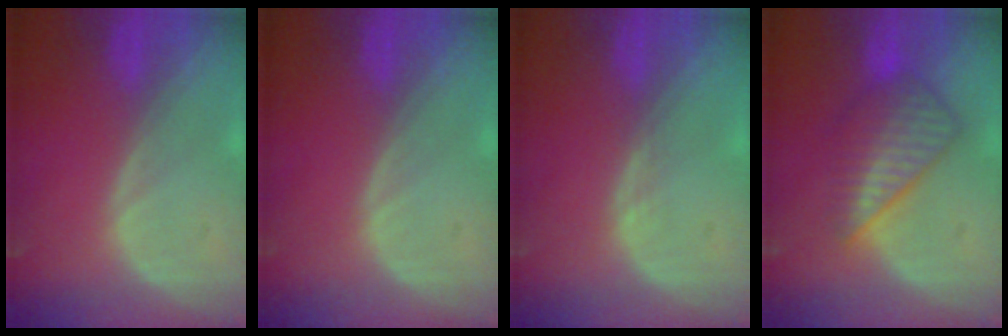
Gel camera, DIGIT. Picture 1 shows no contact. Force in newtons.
{"total": 0.0}
{"total": 0.8, "press": 0.6, "slide": 0.5}
{"total": 7.3, "press": 6.9, "slide": 2.2}